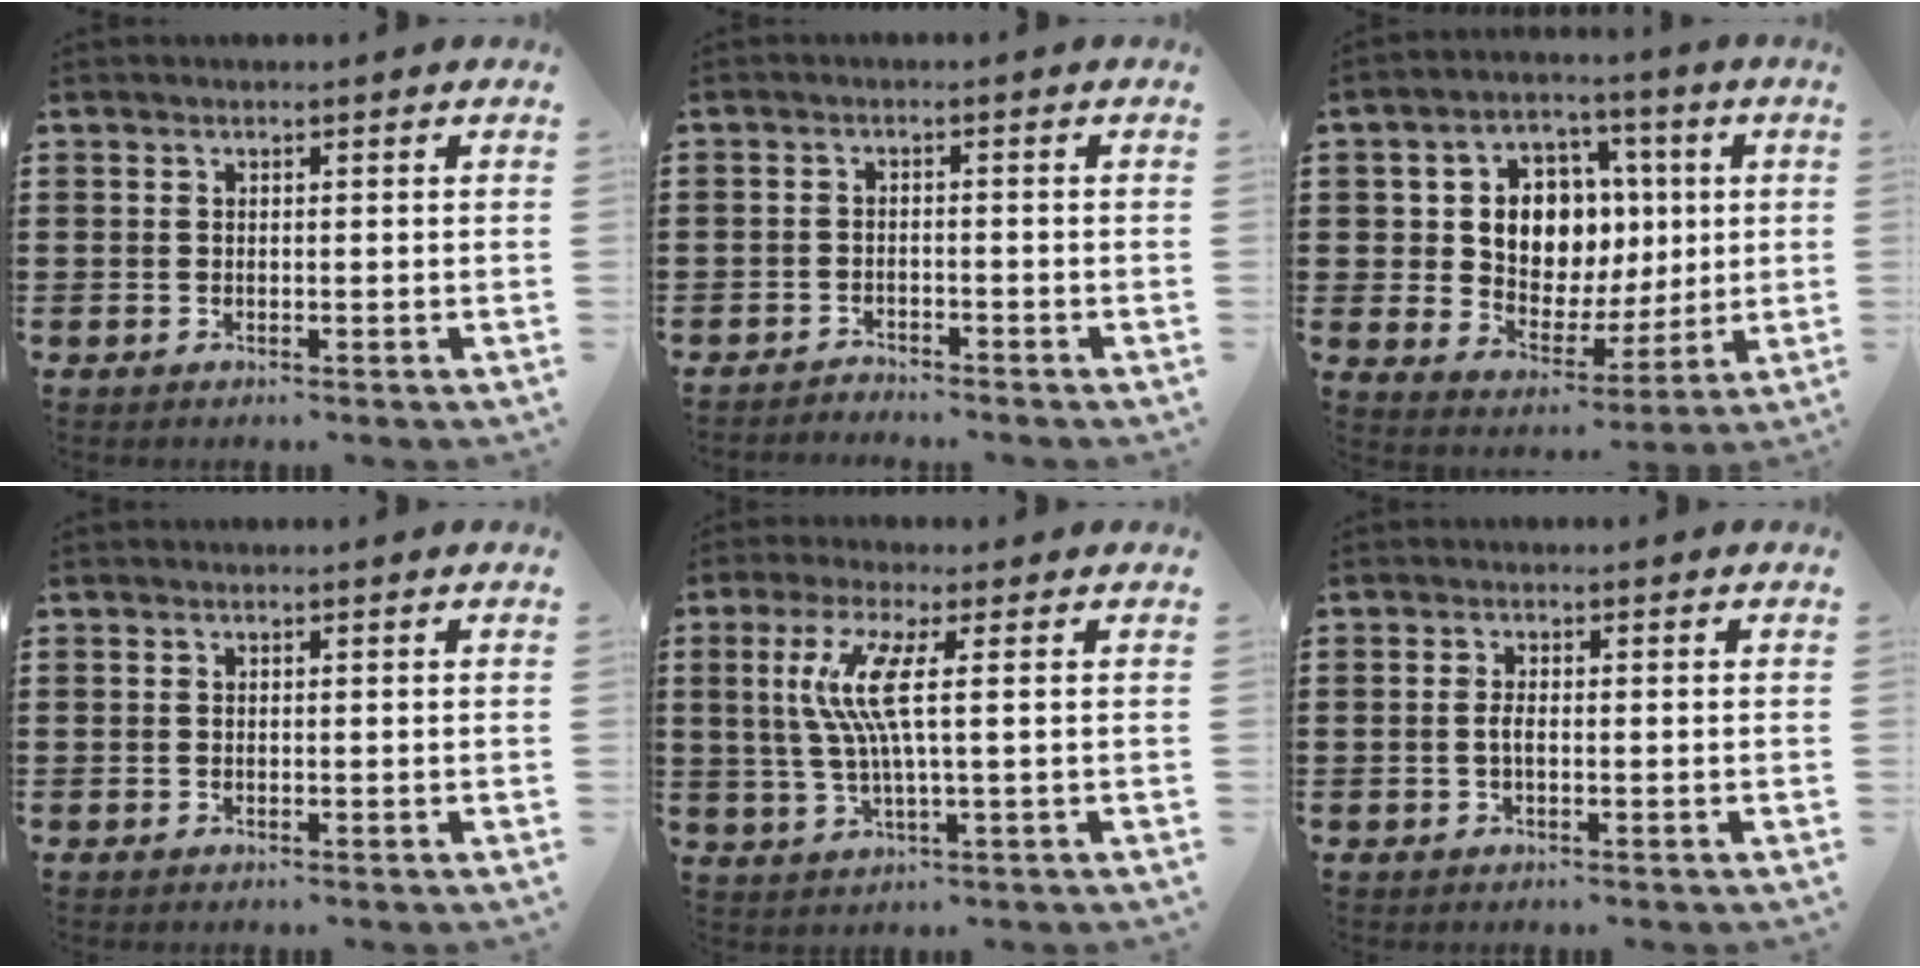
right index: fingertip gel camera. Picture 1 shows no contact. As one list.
[{"total": 1.8, "force": [-1.8, 0.2, -0.2], "torque": [-0.003, 0.006, -0.040]}, {"total": 9.3, "force": [2.0, 7.7, 4.8], "torque": [-0.111, 0.015, 0.040]}, {"total": 0.0}, {"total": 7.7, "force": [1.4, 0.2, 7.6], "torque": [-0.167, -0.013, 0.013]}, {"total": 1.4, "force": [-0.2, 0.3, 1.3], "torque": [-0.033, -0.003, -0.006]}]